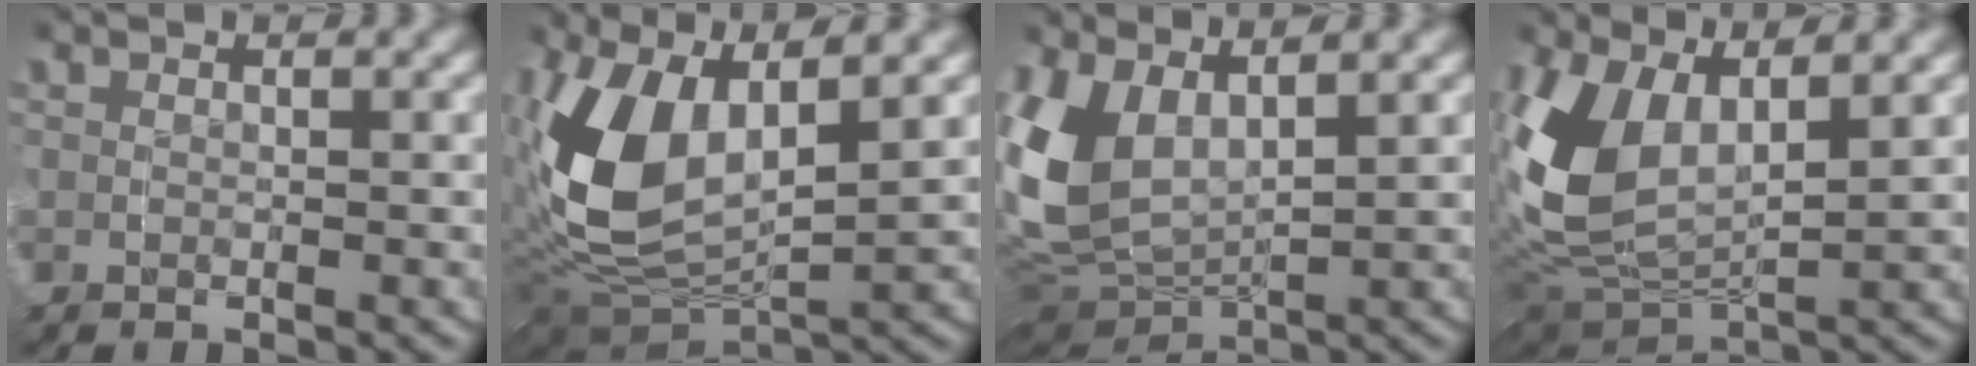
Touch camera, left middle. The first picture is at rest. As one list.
[{"total": 8.8, "force": [1.8, 5.2, 6.9], "torque": [-0.167, 0.001, 0.027]}, {"total": 8.8, "force": [1.5, 6.2, 6.1], "torque": [-0.175, -0.005, 0.028]}, {"total": 8.1, "force": [1.8, 5.1, 6.0], "torque": [-0.159, 0.005, 0.028]}]